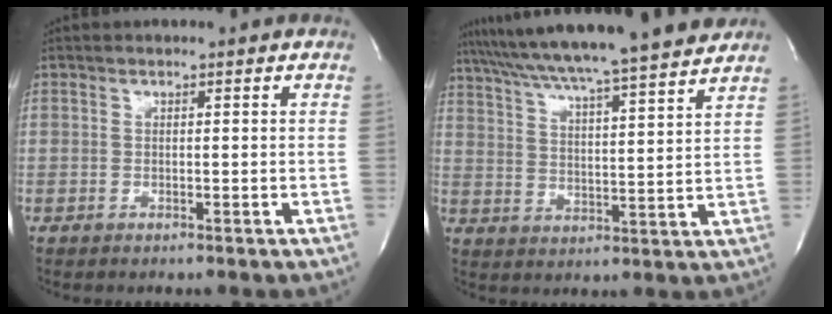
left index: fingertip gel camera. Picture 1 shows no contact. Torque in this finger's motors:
{"motor_torque": [0.27, -0.37, 0.99, 0.21]}